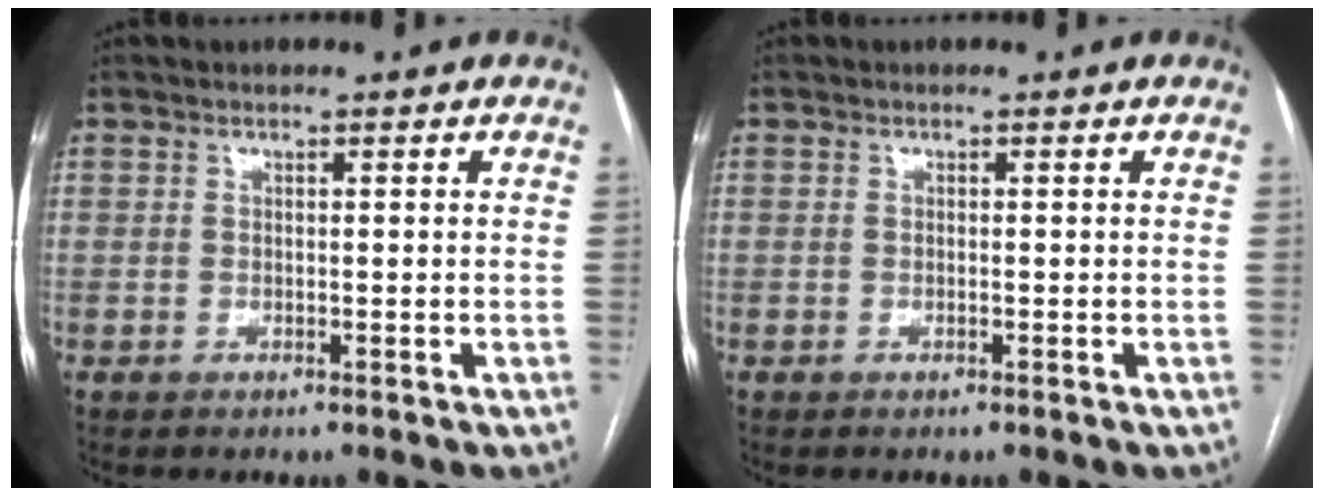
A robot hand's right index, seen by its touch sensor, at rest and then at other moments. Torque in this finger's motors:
{"motor_torque": [0.04, 0.04, 0.00, 0.01]}